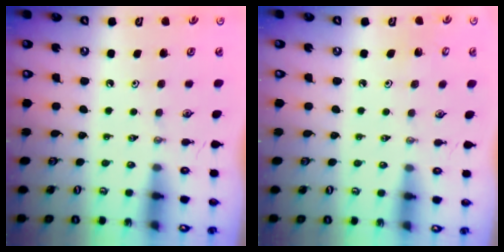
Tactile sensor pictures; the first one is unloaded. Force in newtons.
{"total": 3.3, "press": 3.3, "slide": 0.3}